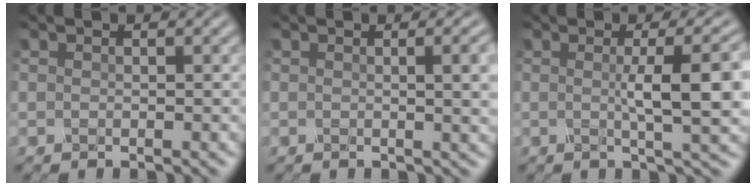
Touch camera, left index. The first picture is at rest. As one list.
[{"total": 3.2, "force": [0.5, 0.9, 3.0], "torque": [-0.043, -0.002, 0.013]}, {"total": 5.9, "force": [0.2, 0.9, 5.8], "torque": [-0.092, 0.006, 0.004]}]